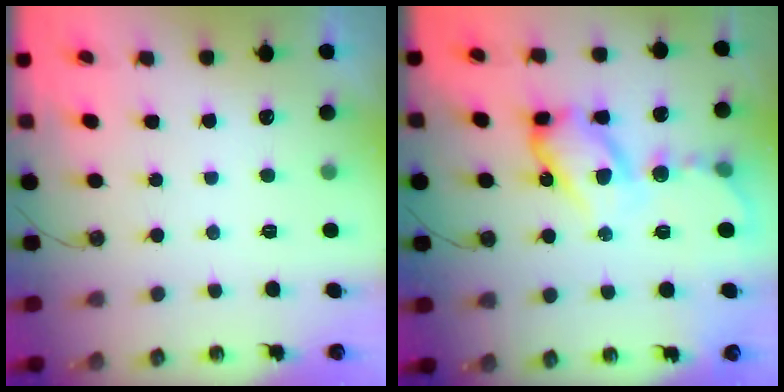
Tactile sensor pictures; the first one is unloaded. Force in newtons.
{"total": 14.8, "press": 14.7, "slide": 1.6}